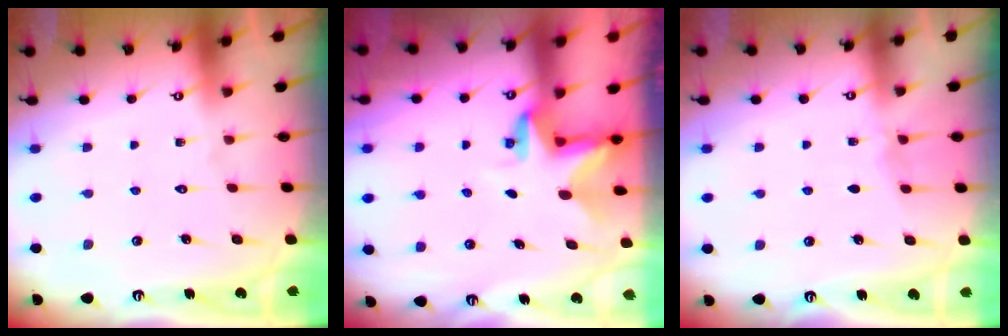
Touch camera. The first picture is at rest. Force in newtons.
{"total": 2.8, "press": 2.8, "slide": 0.2}
{"total": 2.4, "press": 2.4, "slide": 0.3}